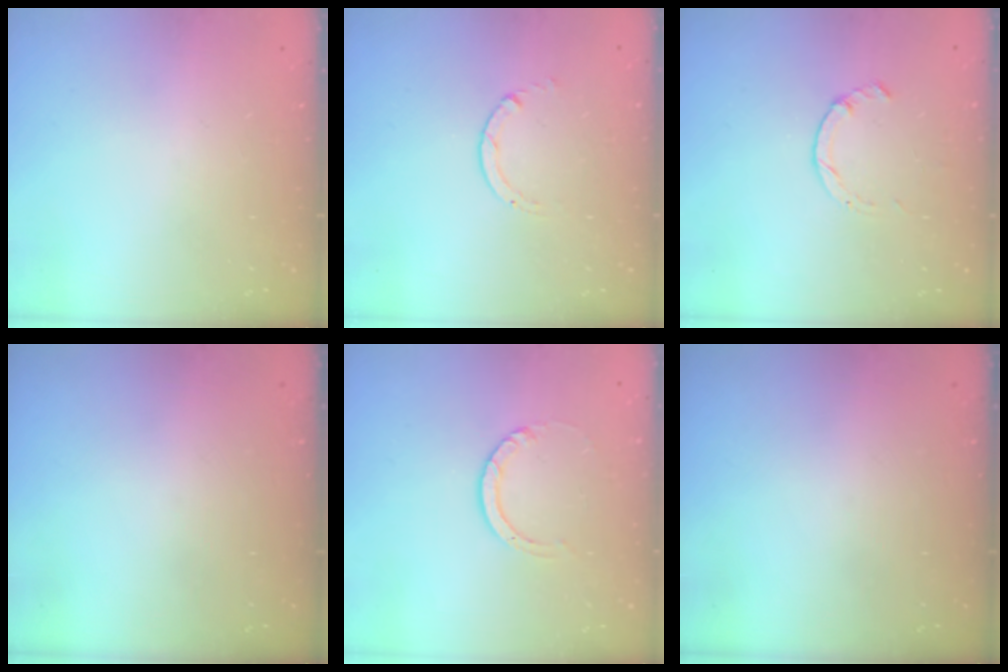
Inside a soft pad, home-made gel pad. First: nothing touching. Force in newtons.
{"total": 0.6, "press": 0.5, "slide": 0.1}
{"total": 1.0, "press": 1.0, "slide": 0.3}
{"total": 0.0}
{"total": 3.0, "press": 3.0, "slide": 0.3}
{"total": 0.0}